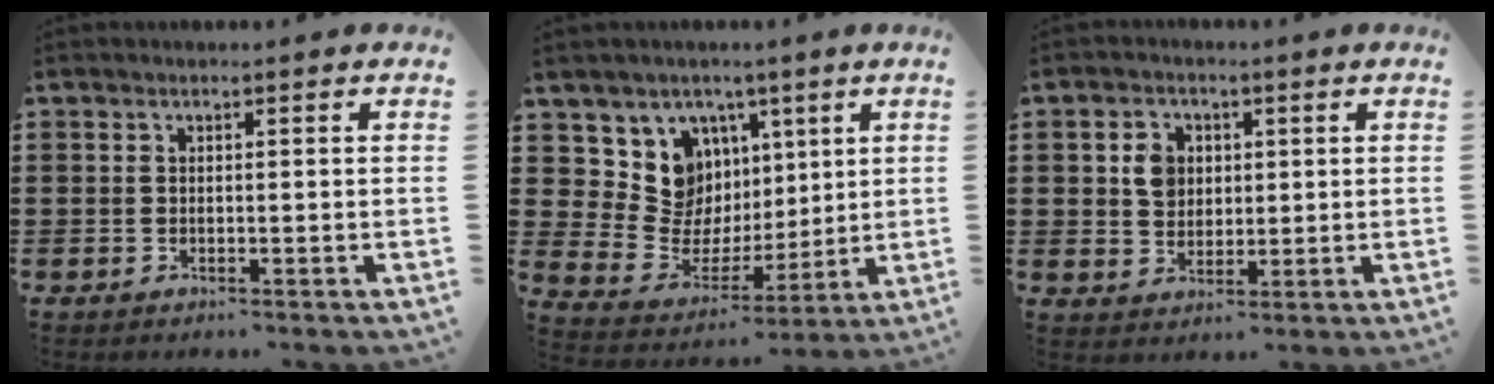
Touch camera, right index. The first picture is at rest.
{"total": 10.2, "force": [3.5, 9.3, 2.5], "torque": [-0.077, -0.039, 0.074]}
{"total": 4.5, "force": [0.9, 3.8, 2.4], "torque": [-0.051, 0.013, 0.012]}